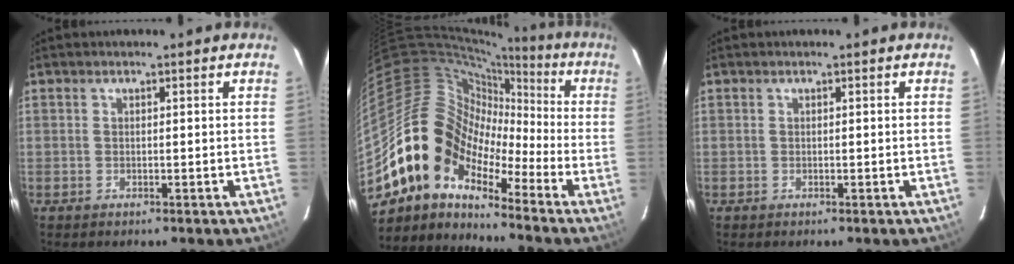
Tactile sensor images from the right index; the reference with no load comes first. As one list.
[{"total": 13.6, "force": [-8.8, 8.6, 5.8], "torque": [-0.102, 0.021, -0.188]}, {"total": 0.0}]